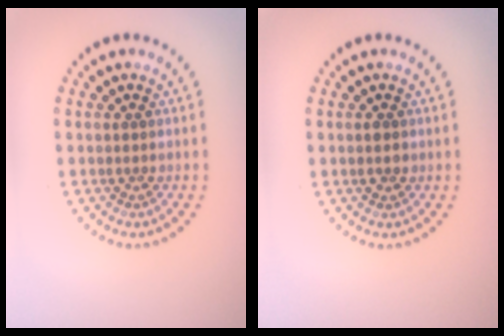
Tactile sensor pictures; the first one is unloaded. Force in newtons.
{"total": 1.1, "press": 1.1, "slide": 0.2}